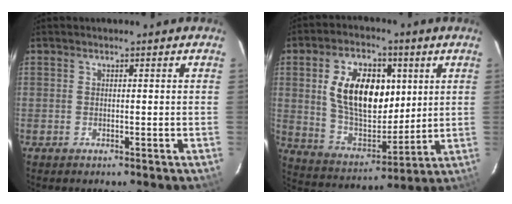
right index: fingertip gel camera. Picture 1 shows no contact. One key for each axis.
{"total": 17.5, "fx": 4.4, "fy": 10.4, "fz": 13.4, "tx": -0.247, "ty": 0.013, "tz": 0.090}